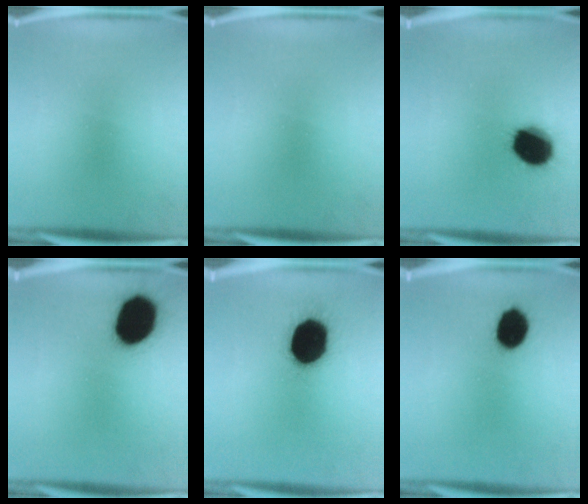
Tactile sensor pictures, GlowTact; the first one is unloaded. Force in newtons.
{"total": 0.0}
{"total": 15.8}
{"total": 17.8}
{"total": 19.6}
{"total": 9.6}